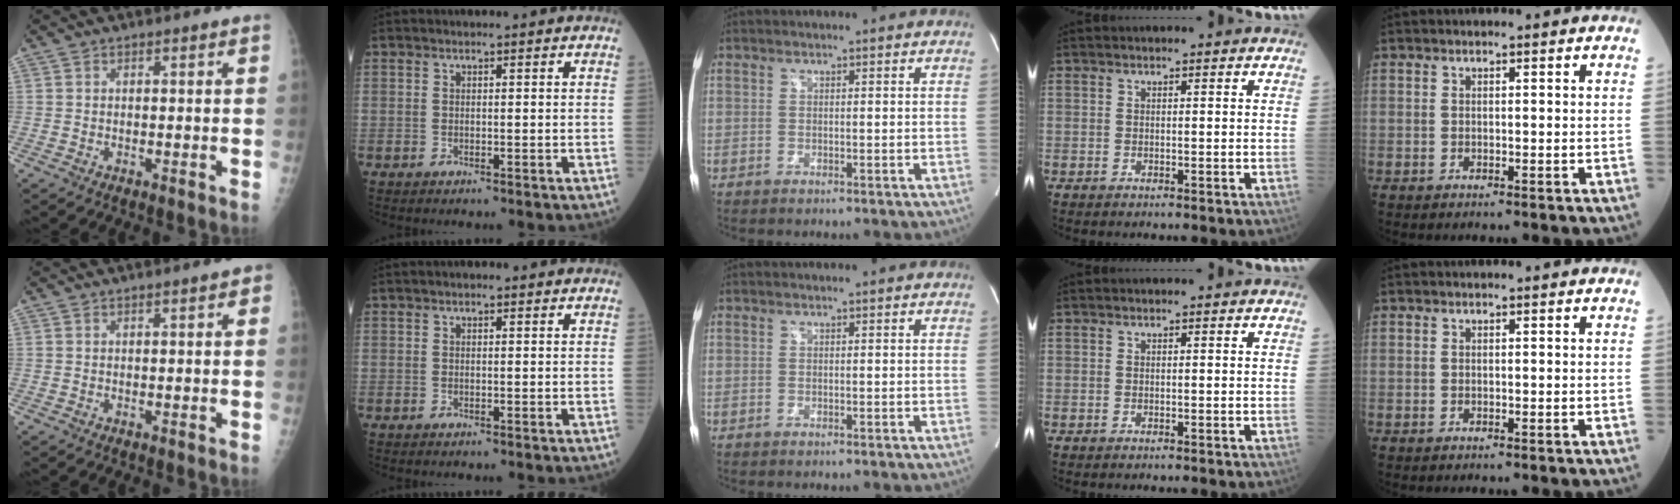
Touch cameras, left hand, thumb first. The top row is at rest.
{"thumb": {"total": 1.2, "force": [0.3, 0.5, 1.1], "torque": [-0.007, 0.004, 0.001]}, "index": {"total": 1.2, "force": [0.8, 0.5, 0.8], "torque": [-0.018, 0.008, 0.007]}}